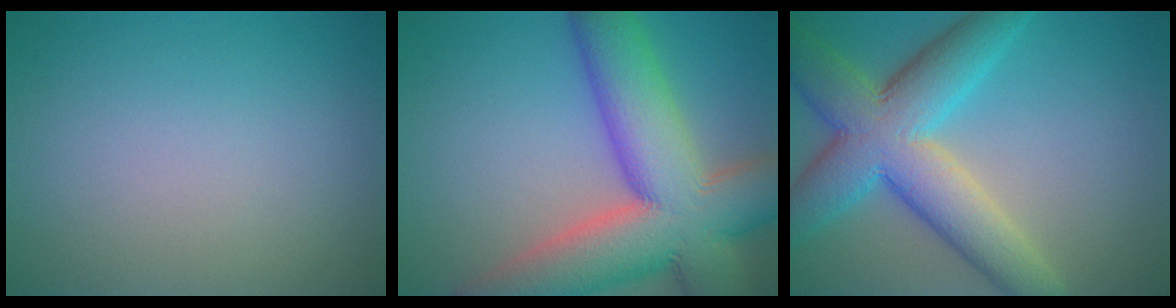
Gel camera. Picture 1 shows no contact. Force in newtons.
{"total": 14.1, "press": 14.1, "slide": 0.9}
{"total": 9.8, "press": 9.7, "slide": 0.6}